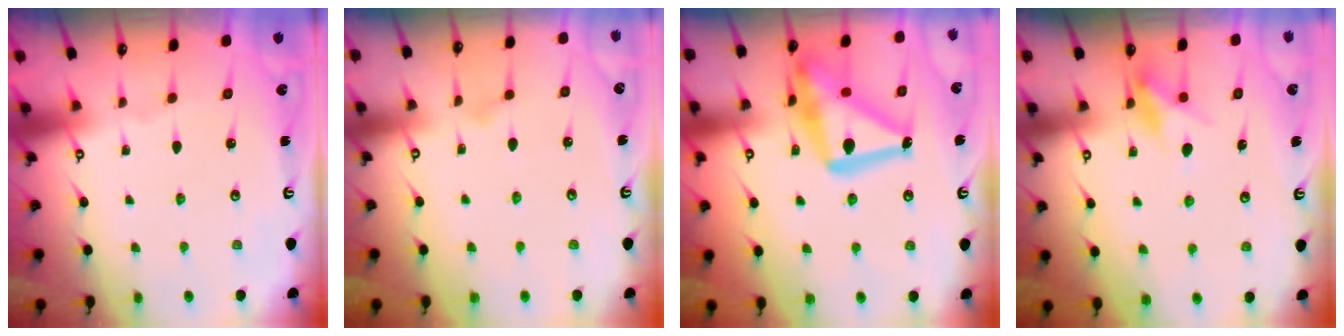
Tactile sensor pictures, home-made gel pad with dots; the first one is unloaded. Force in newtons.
{"total": 6.8, "press": 6.5, "slide": 1.8}
{"total": 22.3, "press": 22.3, "slide": 1.6}
{"total": 7.3, "press": 7.2, "slide": 0.6}